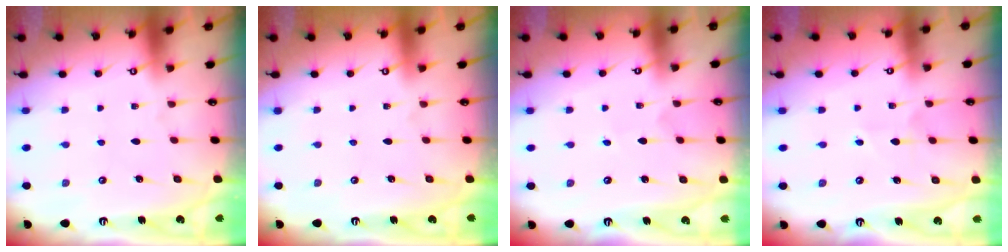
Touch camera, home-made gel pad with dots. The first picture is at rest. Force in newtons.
{"total": 0.0}
{"total": 1.6, "press": 1.6, "slide": 0.1}
{"total": 2.6, "press": 2.6, "slide": 0.3}